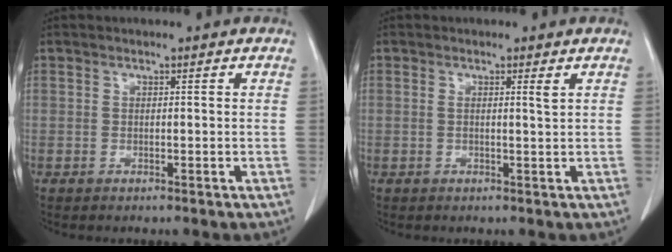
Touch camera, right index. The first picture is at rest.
{"total": 1.2, "force": [0.6, -0.3, 1.1], "torque": [-0.022, -0.002, 0.008]}